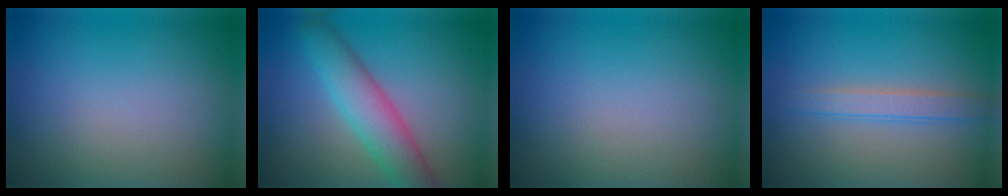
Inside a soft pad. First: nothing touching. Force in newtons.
{"total": 5.6, "press": 5.6, "slide": 0.2}
{"total": 0.0}
{"total": 2.1, "press": 2.1, "slide": 0.1}